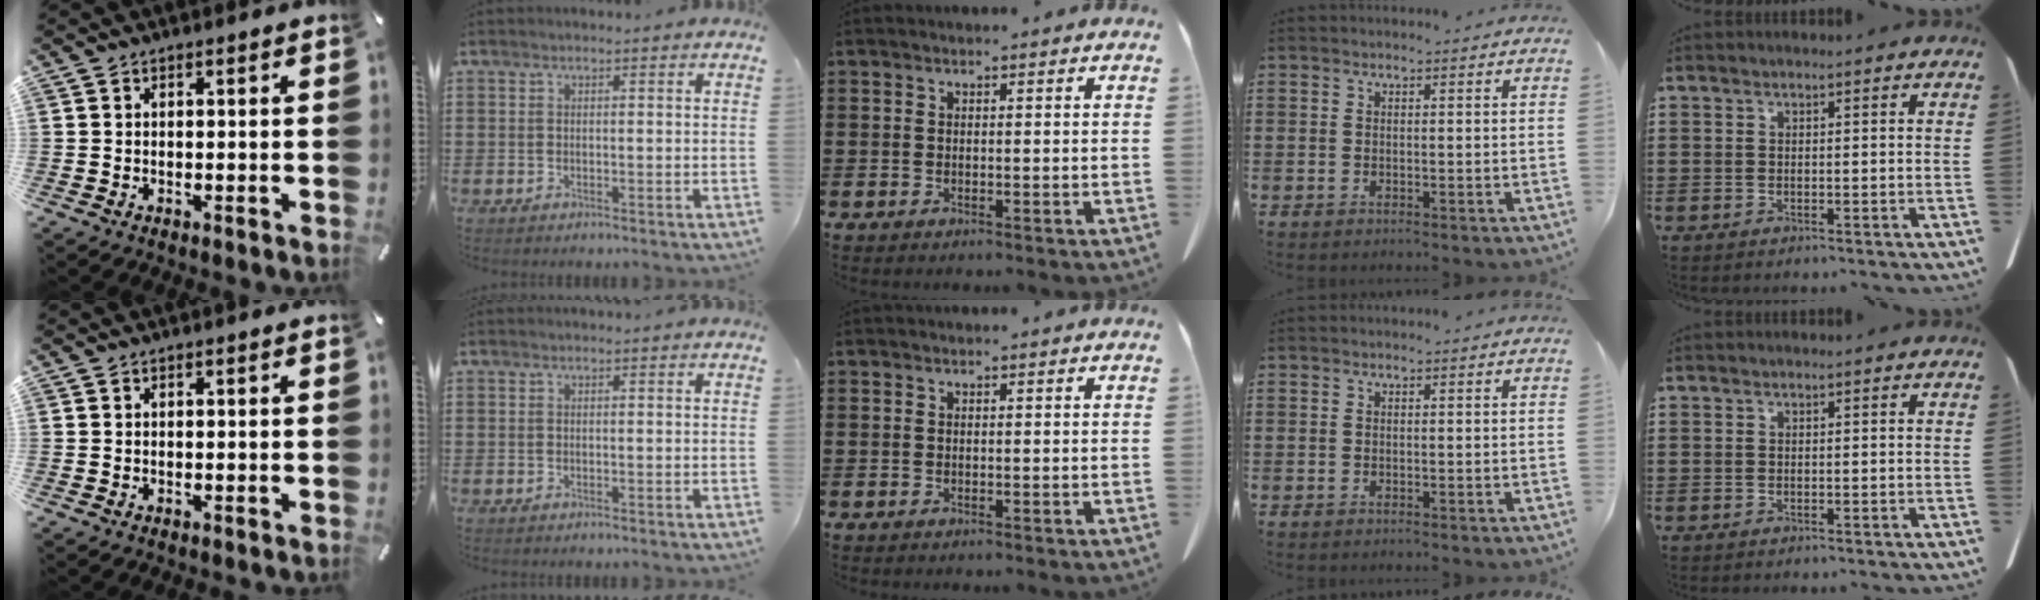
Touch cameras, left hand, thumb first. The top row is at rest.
{}